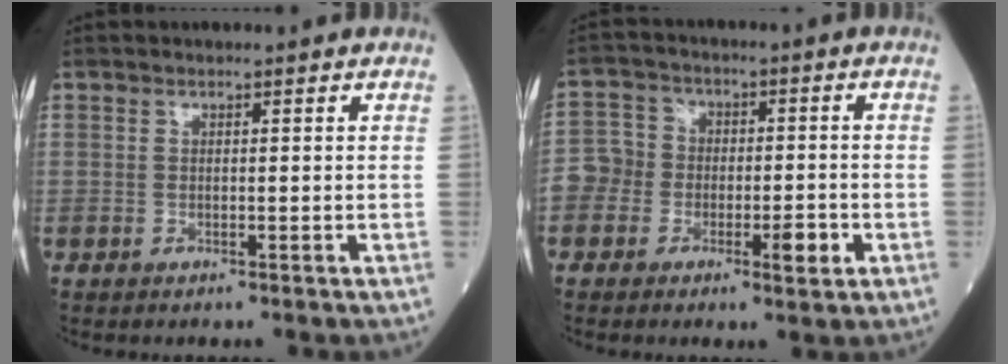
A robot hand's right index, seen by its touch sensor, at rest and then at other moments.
{"total": 7.3, "force": [-2.7, 5.3, 4.2], "torque": [-0.061, 0.017, -0.055]}